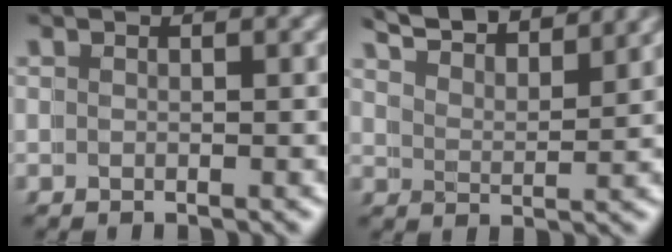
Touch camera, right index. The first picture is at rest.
{"total": 6.3, "force": [6.1, 0.1, 1.7], "torque": [-0.037, 0.011, 0.097]}